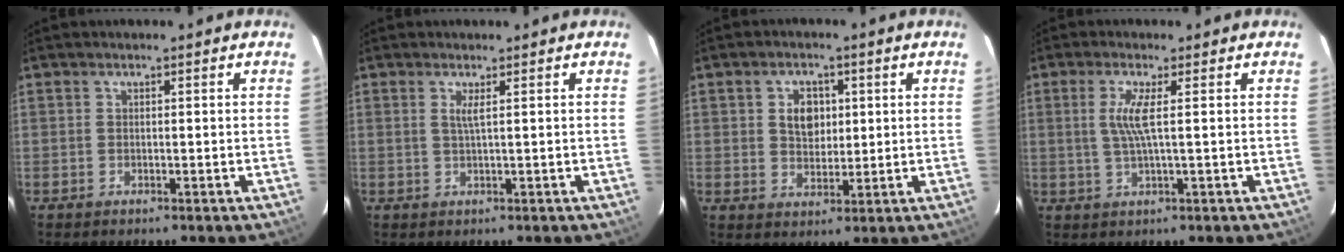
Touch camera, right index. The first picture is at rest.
{"total": 1.4, "force": [0.6, -0.4, 1.2], "torque": [-0.024, -0.002, 0.011]}
{"total": 5.4, "force": [1.2, 4.0, 3.4], "torque": [-0.054, 0.009, 0.026]}
{"total": 4.4, "force": [0.7, -0.3, 4.3], "torque": [-0.085, -0.003, 0.015]}